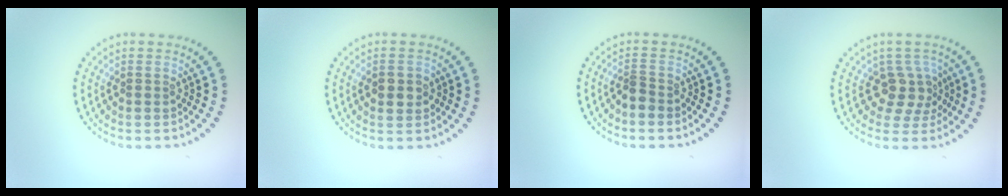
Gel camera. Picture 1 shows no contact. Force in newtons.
{"total": 2.1, "press": 2.1, "slide": 0.2}
{"total": 1.4, "press": 1.2, "slide": 0.9}
{"total": 2.9, "press": 2.2, "slide": 1.9}